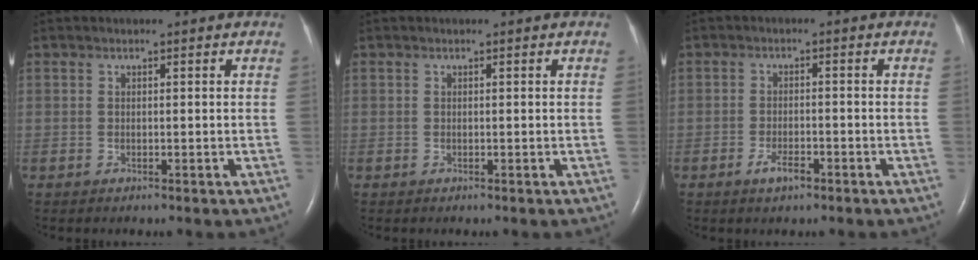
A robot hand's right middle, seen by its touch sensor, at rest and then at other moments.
{"total": 0.0}
{"total": 2.9, "force": [-1.8, 0.9, 2.0], "torque": [-0.042, 0.000, -0.033]}